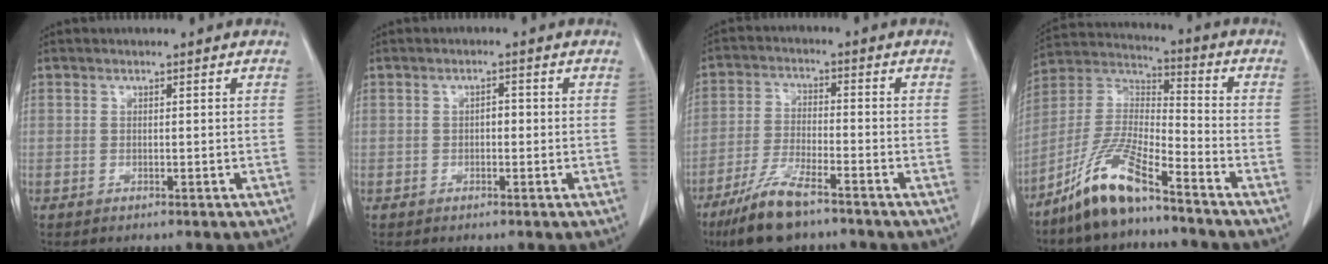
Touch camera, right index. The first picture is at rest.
{"total": 1.3, "force": [-0.1, 0.7, 1.1], "torque": [-0.012, 0.005, -0.004]}
{"total": 9.7, "force": [-6.9, 1.8, 6.5], "torque": [-0.135, -0.022, -0.129]}
{"total": 12.0, "force": [-8.7, 1.8, 8.1], "torque": [-0.176, -0.005, -0.171]}